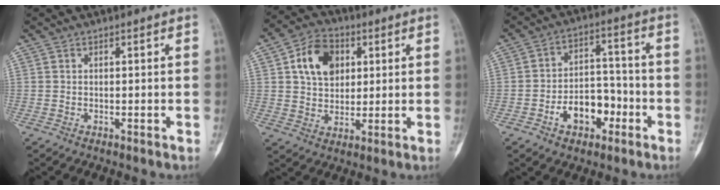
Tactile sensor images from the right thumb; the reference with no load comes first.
{"total": 10.8, "force": [3.2, 7.9, 6.6], "torque": [-0.086, -0.002, 0.052]}
{"total": 10.4, "force": [-4.3, 6.8, 6.6], "torque": [-0.070, 0.049, -0.070]}